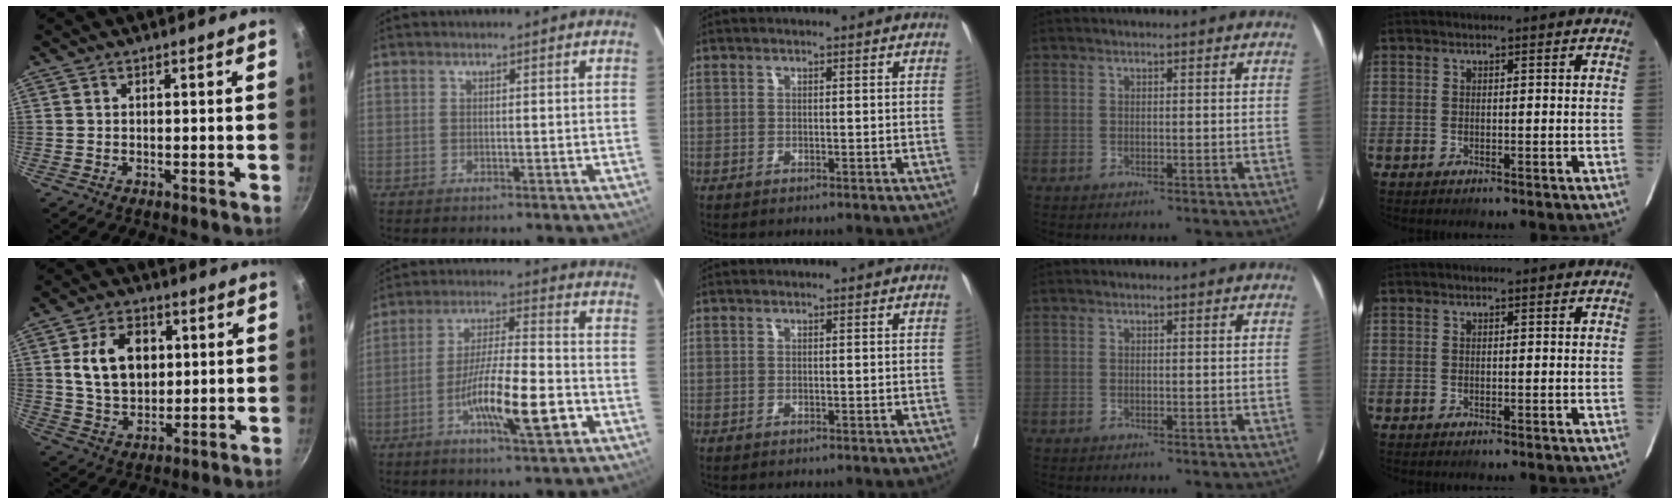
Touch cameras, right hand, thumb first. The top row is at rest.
{"thumb": {"total": 12.6, "force": [2.7, 8.7, 8.7], "torque": [-0.119, -0.006, 0.053]}, "index": {"total": 12.7, "force": [-4.7, 1.4, 11.7], "torque": [-0.203, -0.004, -0.081]}}